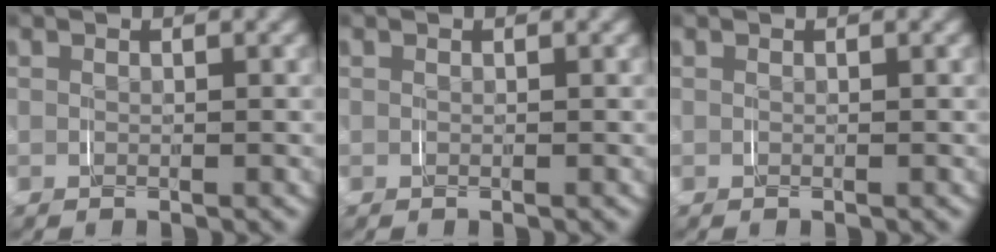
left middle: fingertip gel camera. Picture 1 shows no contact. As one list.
[{"total": 0.0}, {"total": 0.0}]